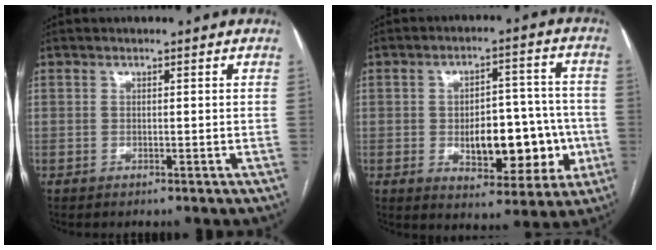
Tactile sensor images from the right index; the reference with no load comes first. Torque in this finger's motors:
{"motor_torque": [0.33, -0.15, 0.26, 0.05]}